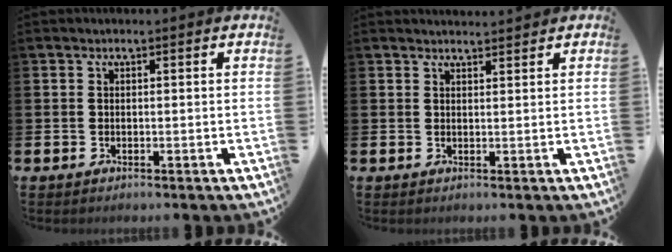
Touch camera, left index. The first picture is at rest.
{"total": 1.8, "force": [1.8, 0.3, 0.0], "torque": [0.012, -0.010, 0.029]}